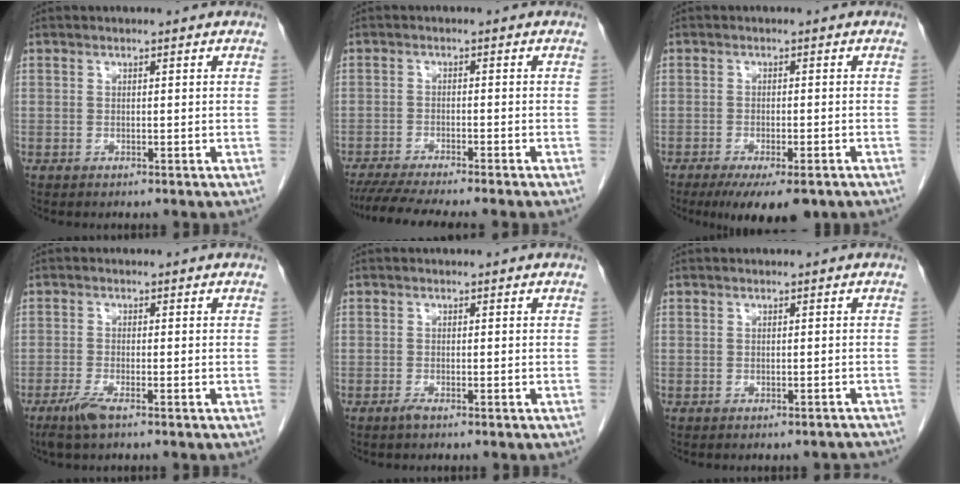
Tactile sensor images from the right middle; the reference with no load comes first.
{"total": 9.6, "force": [-8.3, -0.3, 4.8], "torque": [-0.058, -0.018, -0.129]}
{"total": 8.5, "force": [-6.0, 2.1, 5.7], "torque": [-0.077, -0.015, -0.089]}
{"total": 3.1, "force": [-2.1, 0.3, 2.3], "torque": [-0.053, -0.008, -0.042]}
{"total": 0.9, "force": [-0.7, 0.0, 0.5], "torque": [-0.013, -0.001, -0.012]}
{"total": 2.7, "force": [-2.5, 1.0, 0.4], "torque": [-0.005, -0.003, -0.028]}